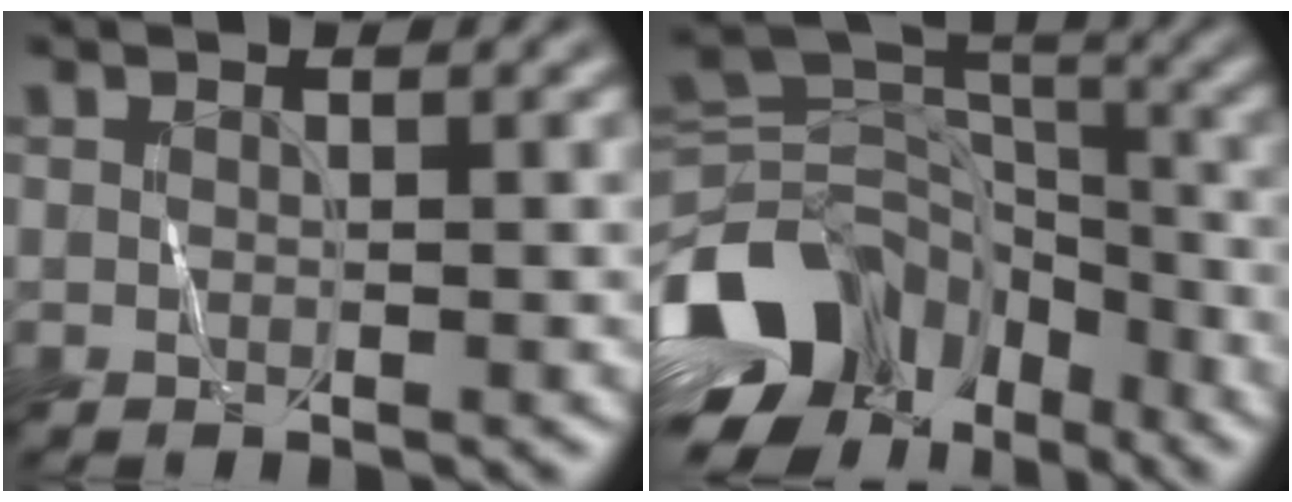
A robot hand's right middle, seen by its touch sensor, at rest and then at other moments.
{"total": 14.8, "force": [-6.7, 10.5, 7.9], "torque": [-0.187, 0.004, -0.120]}